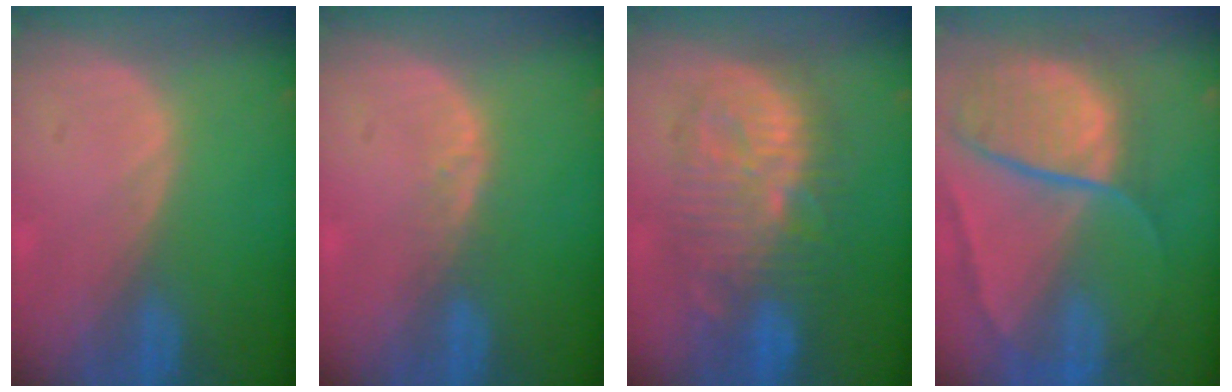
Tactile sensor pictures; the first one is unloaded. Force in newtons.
{"total": 1.7, "press": 1.7, "slide": 0.1}
{"total": 10.6, "press": 10.6, "slide": 0.3}
{"total": 10.7, "press": 8.9, "slide": 5.9}